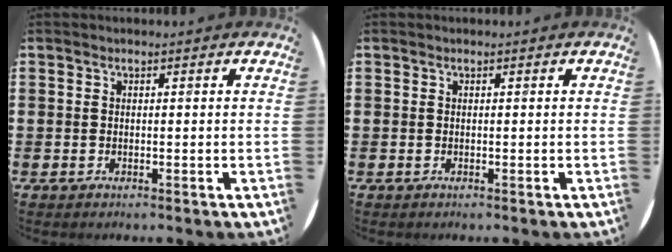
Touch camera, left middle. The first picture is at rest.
{"total": 0.0}